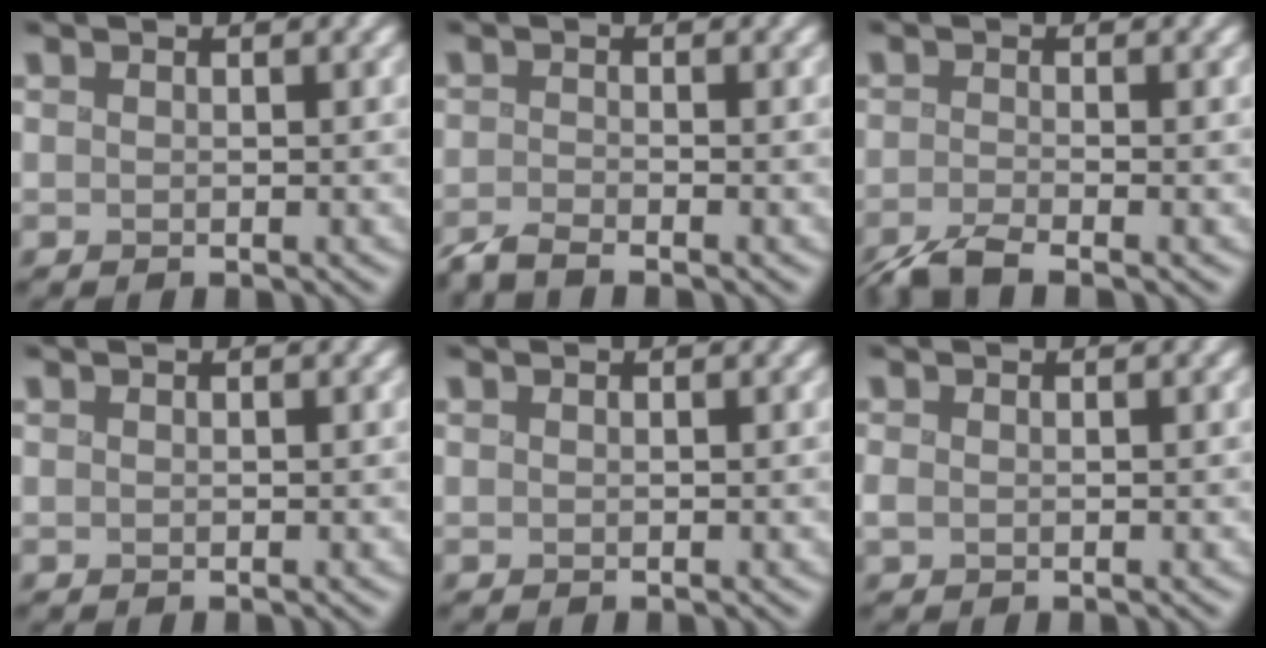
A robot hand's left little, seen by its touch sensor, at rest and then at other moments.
{"total": 2.6, "force": [-2.3, 0.2, 1.1], "torque": [-0.011, -0.007, -0.052]}
{"total": 3.3, "force": [-2.6, 0.5, 2.0], "torque": [-0.030, -0.007, -0.062]}
{"total": 0.0}
{"total": 0.0}
{"total": 0.6, "force": [0.0, 0.5, 0.4], "torque": [-0.009, 0.000, 0.001]}